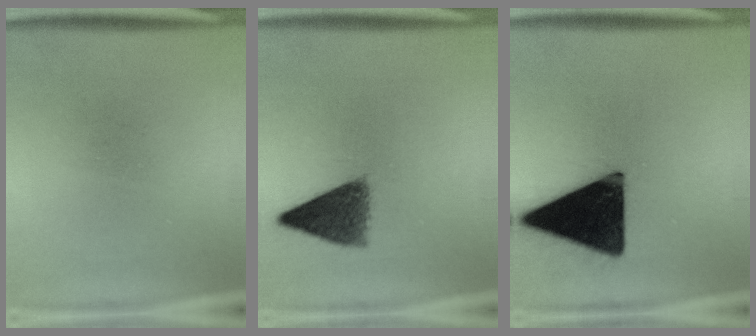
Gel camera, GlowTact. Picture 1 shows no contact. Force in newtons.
{"total": 6.8}
{"total": 20.0}